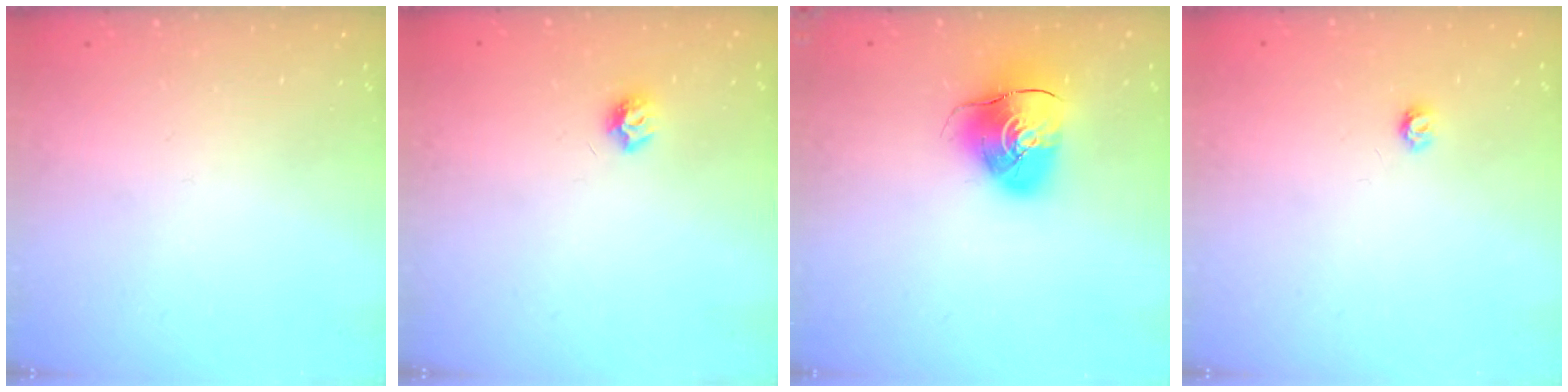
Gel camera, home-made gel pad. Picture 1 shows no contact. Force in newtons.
{"total": 6.8, "press": 6.8, "slide": 0.6}
{"total": 10.6, "press": 10.5, "slide": 1.5}
{"total": 3.6, "press": 3.6, "slide": 0.3}